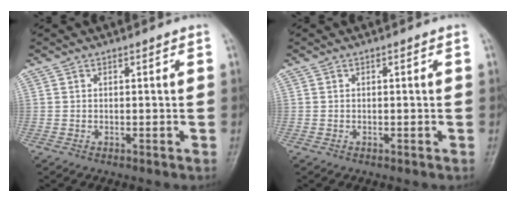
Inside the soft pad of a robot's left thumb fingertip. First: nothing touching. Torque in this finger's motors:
{"motor_torque": [-0.34, 0.34, 0.00, -0.01, 0.00]}